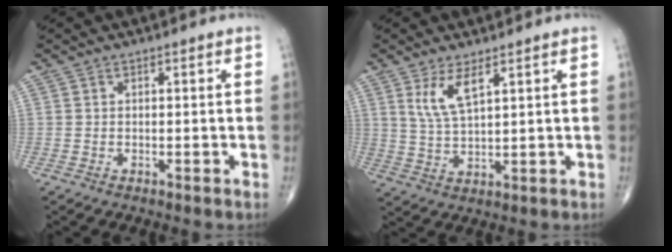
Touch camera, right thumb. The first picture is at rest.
{"total": 5.8, "force": [3.0, 1.7, 4.7], "torque": [-0.096, -0.021, 0.069]}